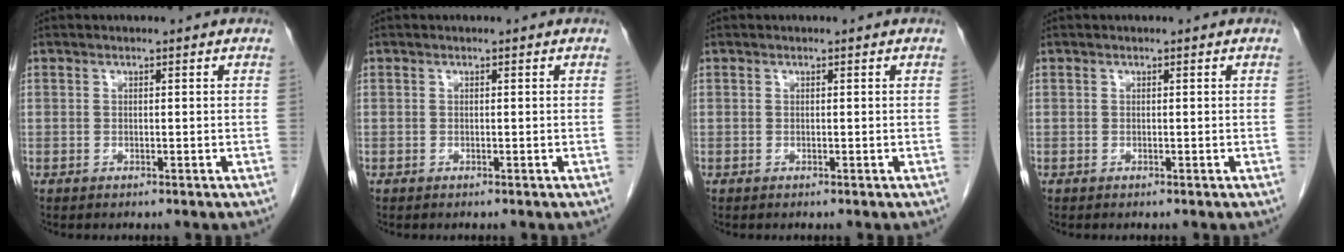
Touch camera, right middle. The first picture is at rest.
{"total": 0.0}
{"total": 0.0}
{"total": 0.0}